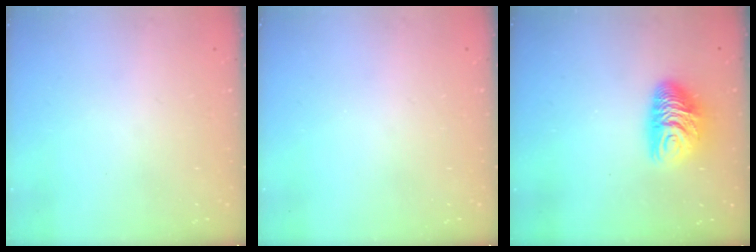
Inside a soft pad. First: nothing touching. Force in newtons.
{"total": 0.0}
{"total": 11.0, "press": 10.9, "slide": 0.8}